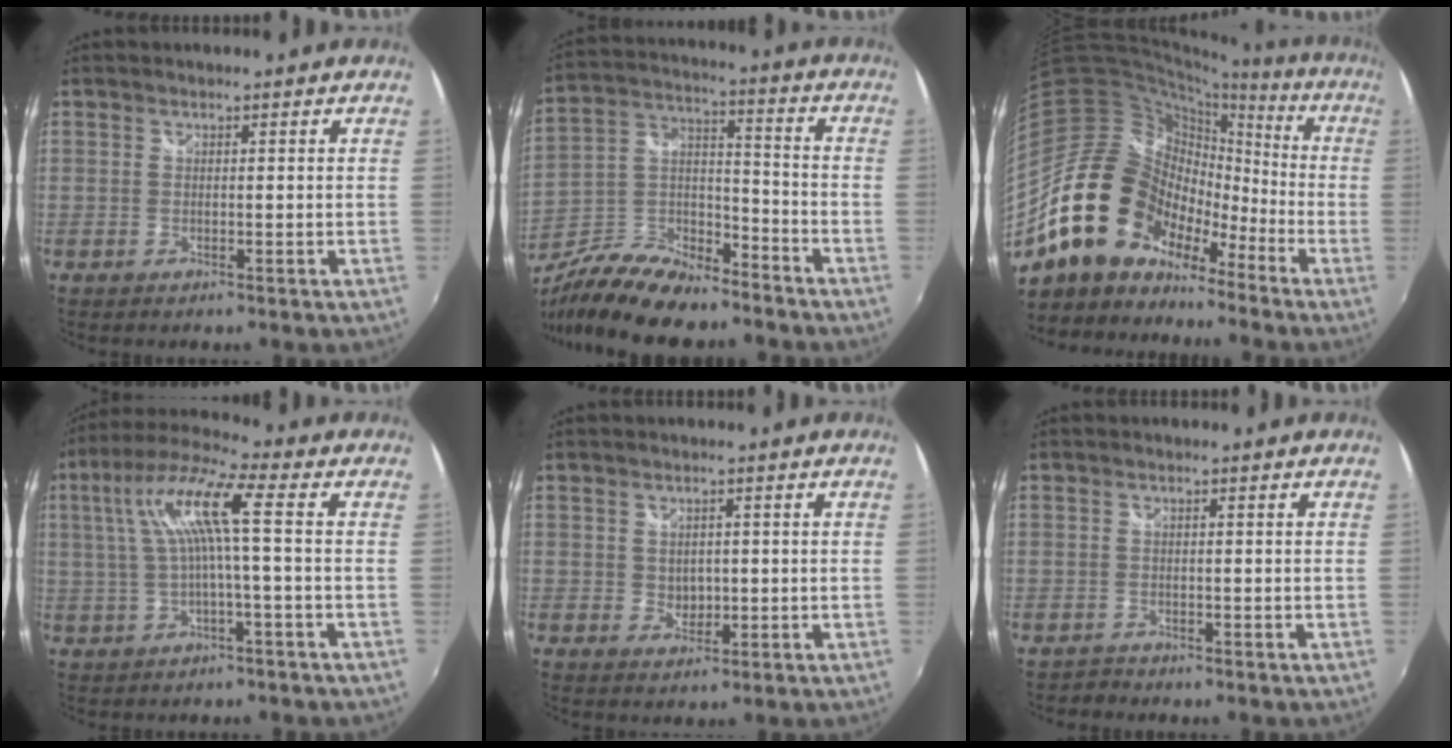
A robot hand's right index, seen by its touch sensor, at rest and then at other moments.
{"total": 18.0, "force": [-13.4, 6.8, 10.0], "torque": [-0.214, -0.004, -0.239]}
{"total": 18.9, "force": [-11.8, 12.8, 7.3], "torque": [-0.150, 0.023, -0.212]}
{"total": 9.7, "force": [0.9, 0.7, 9.7], "torque": [-0.191, 0.017, 0.023]}
{"total": 3.1, "force": [0.2, 2.5, 1.7], "torque": [-0.025, 0.000, 0.005]}
{"total": 1.3, "force": [-1.0, 0.7, -0.4], "torque": [0.004, 0.005, -0.018]}